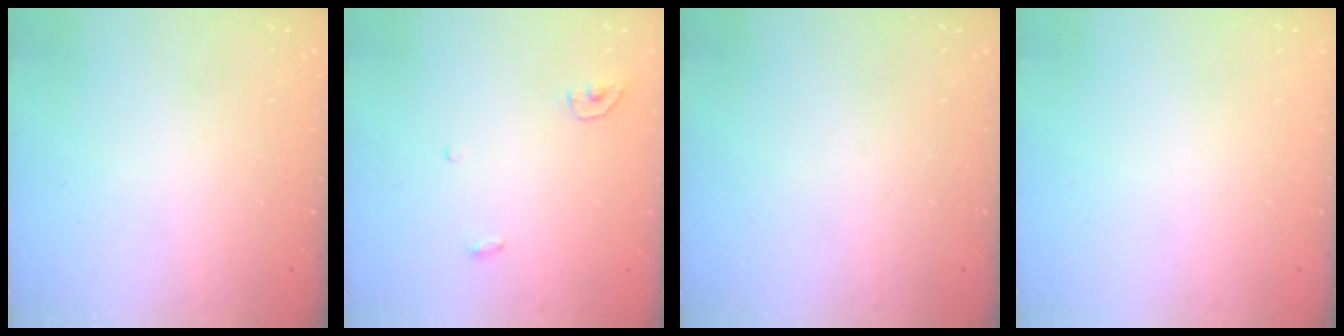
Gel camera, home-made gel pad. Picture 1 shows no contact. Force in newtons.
{"total": 3.6, "press": 3.5, "slide": 0.4}
{"total": 0.0}
{"total": 0.0}